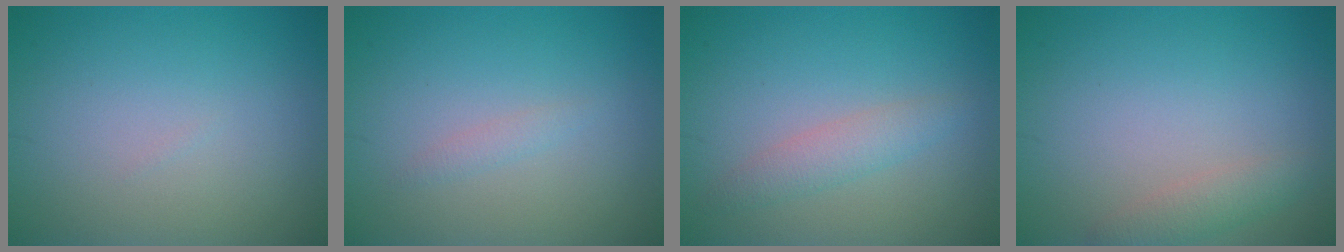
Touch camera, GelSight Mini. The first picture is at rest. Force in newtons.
{"total": 0.8, "press": 0.8, "slide": 0.0}
{"total": 2.1, "press": 2.1, "slide": 0.1}
{"total": 1.9, "press": 1.9, "slide": 0.1}